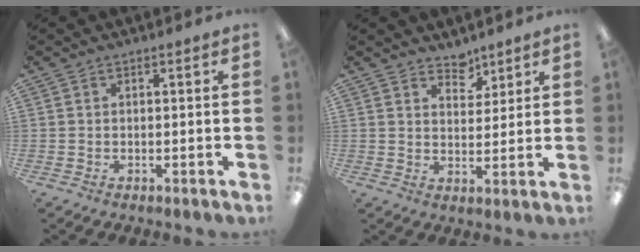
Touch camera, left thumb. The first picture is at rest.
{"total": 5.0, "force": [4.3, 2.4, 0.5], "torque": [0.009, -0.032, 0.076]}